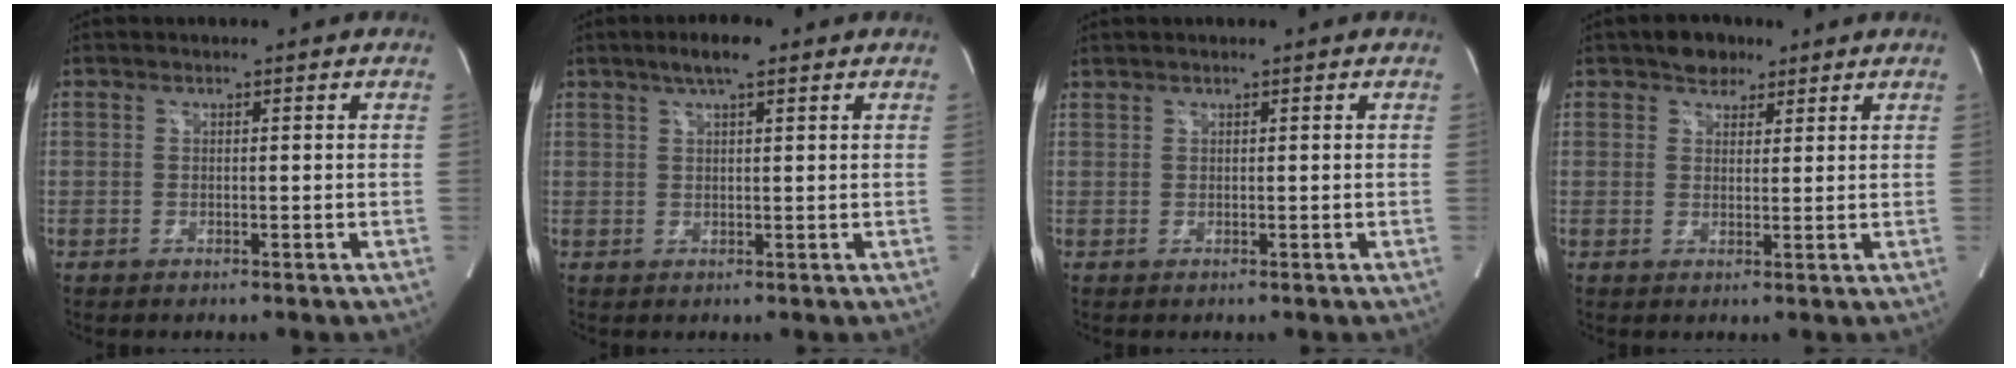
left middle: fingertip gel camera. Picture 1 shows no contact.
{"total": 4.2, "force": [2.7, 0.6, 3.1], "torque": [-0.062, 0.009, 0.046]}
{"total": 0.5, "force": [0.5, 0.0, 0.0], "torque": [-0.007, 0.005, 0.015]}
{"total": 3.7, "force": [2.6, 2.3, 1.2], "torque": [-0.020, 0.007, 0.042]}